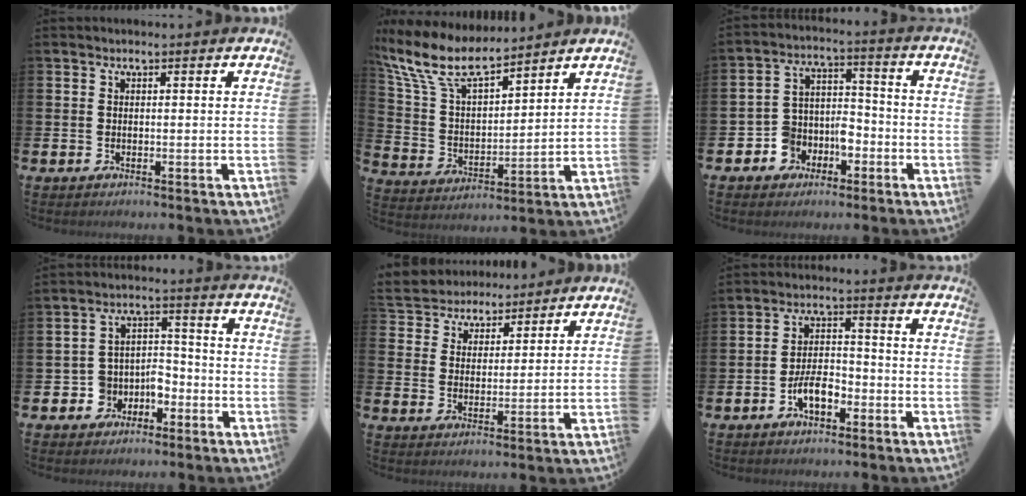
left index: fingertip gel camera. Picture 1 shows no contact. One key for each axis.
{"total": 9.5, "fx": 8.2, "fy": 2.8, "fz": 4.0, "tx": -0.116, "ty": -0.043, "tz": 0.146}
{"total": 5.0, "fx": -2.4, "fy": 4.1, "fz": 1.4, "tx": -0.045, "ty": -0.001, "tz": -0.052}
{"total": 4.9, "fx": -2.6, "fy": 3.9, "fz": 1.5, "tx": -0.038, "ty": 0.011, "tz": -0.051}
{"total": 4.6, "fx": 4.3, "fy": 1.4, "fz": -0.8, "tx": -0.014, "ty": -0.028, "tz": 0.076}
{"total": 4.9, "fx": -2.3, "fy": 2.3, "fz": 3.6, "tx": -0.069, "ty": 0.012, "tz": -0.043}